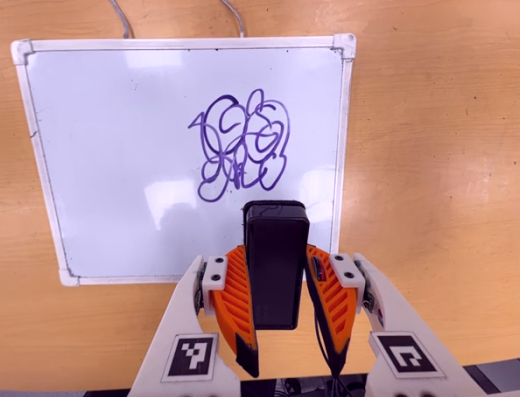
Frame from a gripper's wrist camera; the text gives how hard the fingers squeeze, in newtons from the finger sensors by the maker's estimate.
{"total": 4.3, "left": 2.8, "right": 5.8}